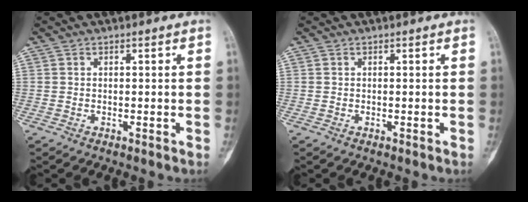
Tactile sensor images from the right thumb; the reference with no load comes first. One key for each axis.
{"total": 0.0}